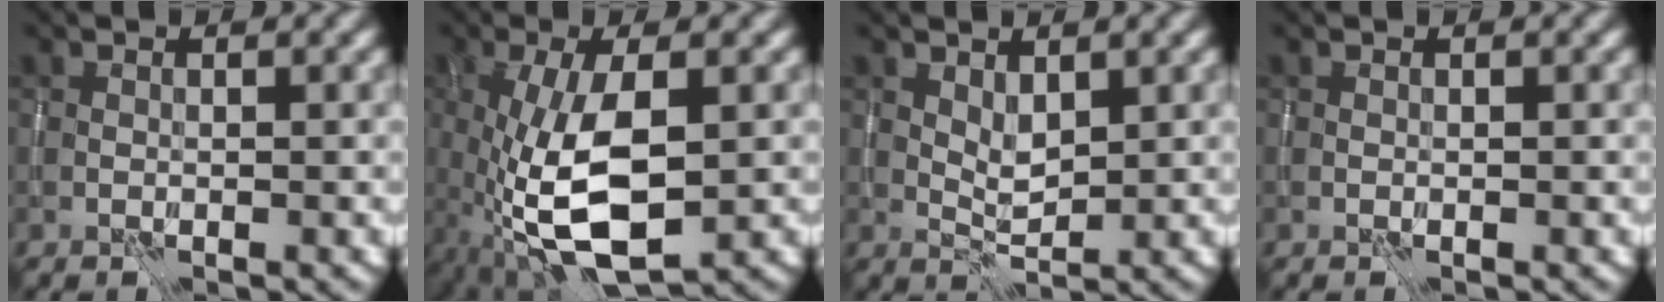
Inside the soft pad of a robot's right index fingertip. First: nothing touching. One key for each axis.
{"total": 9.1, "fx": -1.9, "fy": 3.5, "fz": 8.1, "tx": -0.177, "ty": -0.009, "tz": -0.033}
{"total": 1.8, "fx": 1.0, "fy": 0.8, "fz": 1.2, "tx": -0.025, "ty": -0.004, "tz": 0.023}
{"total": 0.0}